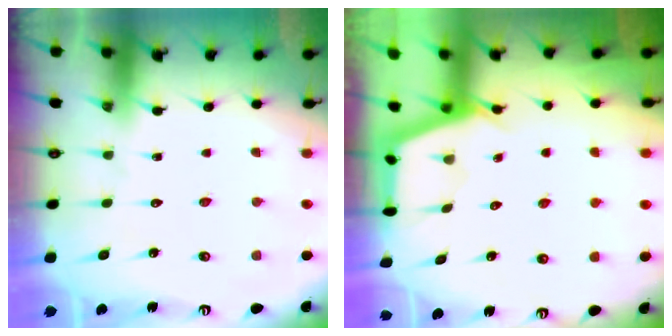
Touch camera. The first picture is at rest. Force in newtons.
{"total": 2.8, "press": 2.8, "slide": 0.4}